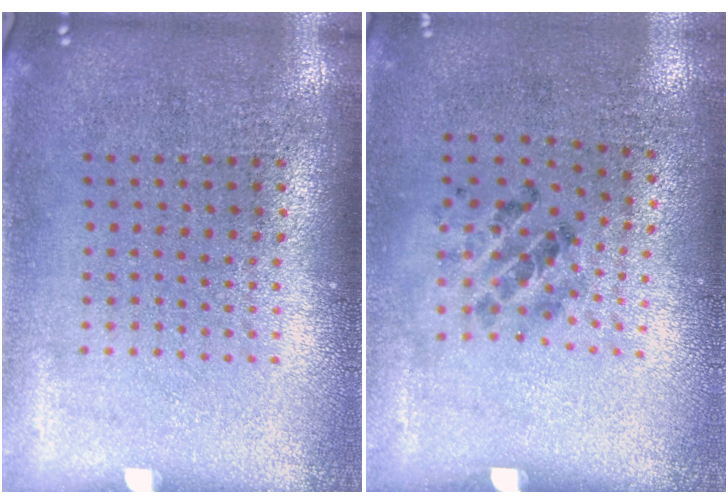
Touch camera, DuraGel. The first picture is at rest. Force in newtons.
{"total": 1.4, "press": 0.7, "slide": 1.2}